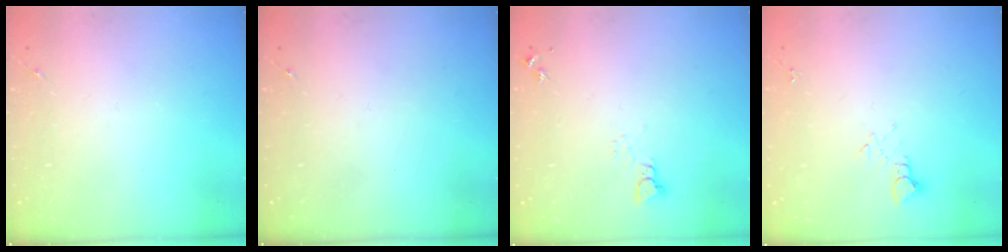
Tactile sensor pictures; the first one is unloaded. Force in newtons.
{"total": 0.0}
{"total": 2.5, "press": 2.5, "slide": 0.1}
{"total": 2.7, "press": 2.7, "slide": 0.2}